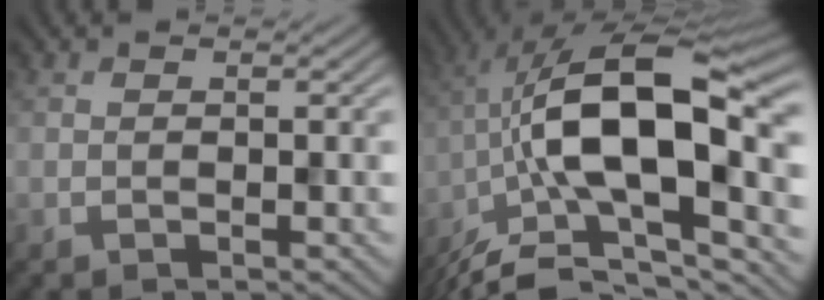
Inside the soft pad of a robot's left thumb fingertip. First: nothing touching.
{"total": 18.6, "force": [-5.3, 7.5, 16.2], "torque": [-0.276, 0.010, -0.101]}